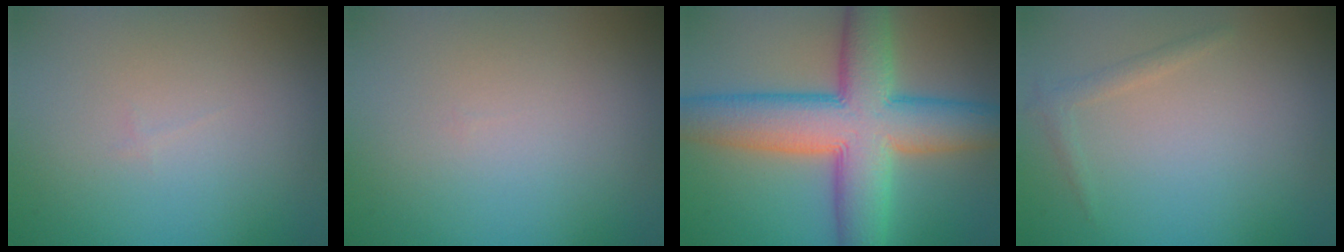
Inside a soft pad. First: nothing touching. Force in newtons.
{"total": 0.0}
{"total": 11.3, "press": 11.3, "slide": 0.4}
{"total": 1.0, "press": 1.0, "slide": 0.0}